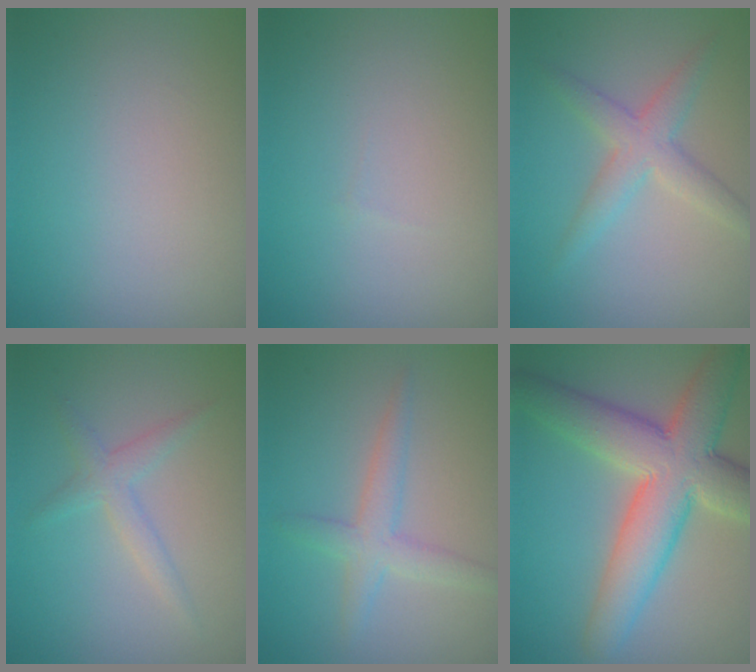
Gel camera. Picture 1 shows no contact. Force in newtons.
{"total": 0.0}
{"total": 3.3, "press": 3.3, "slide": 0.2}
{"total": 2.0, "press": 2.0, "slide": 0.1}
{"total": 2.7, "press": 2.7, "slide": 0.1}
{"total": 9.5, "press": 9.5, "slide": 0.7}